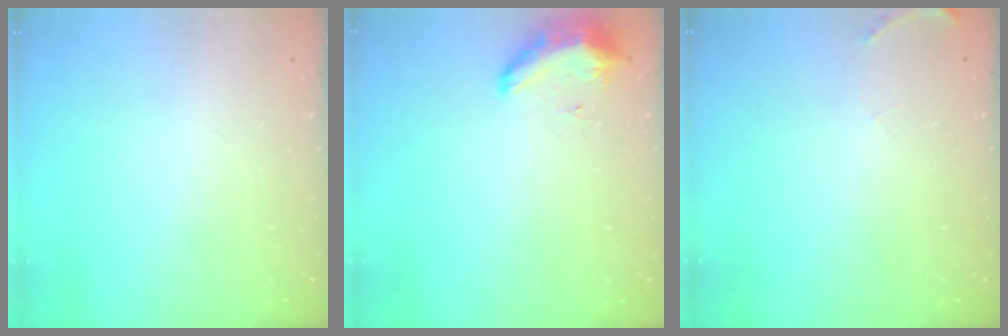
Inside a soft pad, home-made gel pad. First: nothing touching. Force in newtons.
{"total": 9.0, "press": 8.7, "slide": 2.3}
{"total": 5.6, "press": 5.4, "slide": 1.3}